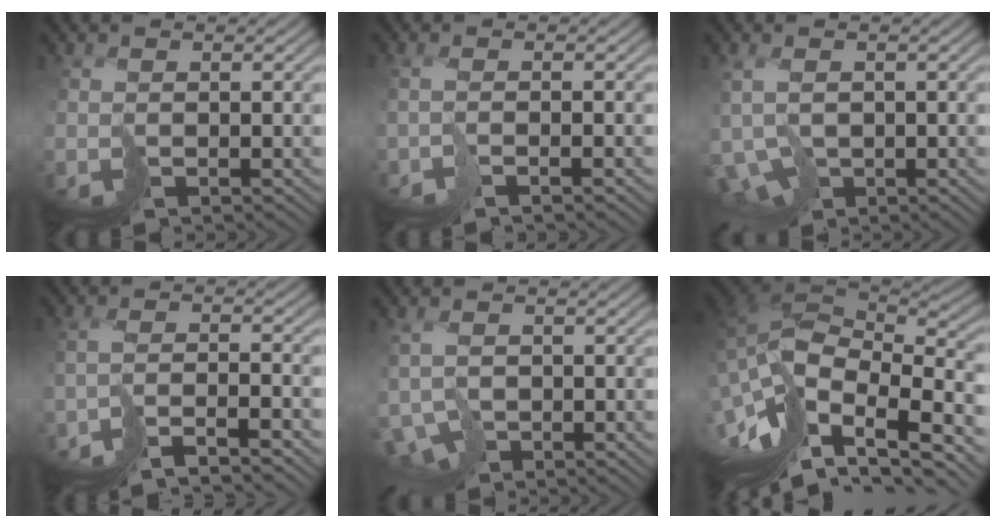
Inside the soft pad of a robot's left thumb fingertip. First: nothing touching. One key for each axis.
{"total": 1.8, "fx": -1.5, "fy": -0.6, "fz": 0.8, "tx": -0.012, "ty": 0.008, "tz": -0.028}
{"total": 4.8, "fx": -1.5, "fy": 3.1, "fz": 3.3, "tx": -0.075, "ty": -0.012, "tz": -0.021}
{"total": 5.2, "fx": -4.8, "fy": -0.2, "fz": 2.2, "tx": -0.039, "ty": 0.006, "tz": -0.081}
{"total": 3.9, "fx": -1.5, "fy": 2.7, "fz": 2.5, "tx": -0.051, "ty": -0.004, "tz": -0.024}
{"total": 16.4, "fx": -7.7, "fy": 8.1, "fz": 12.0, "tx": -0.276, "ty": -0.020, "tz": -0.118}